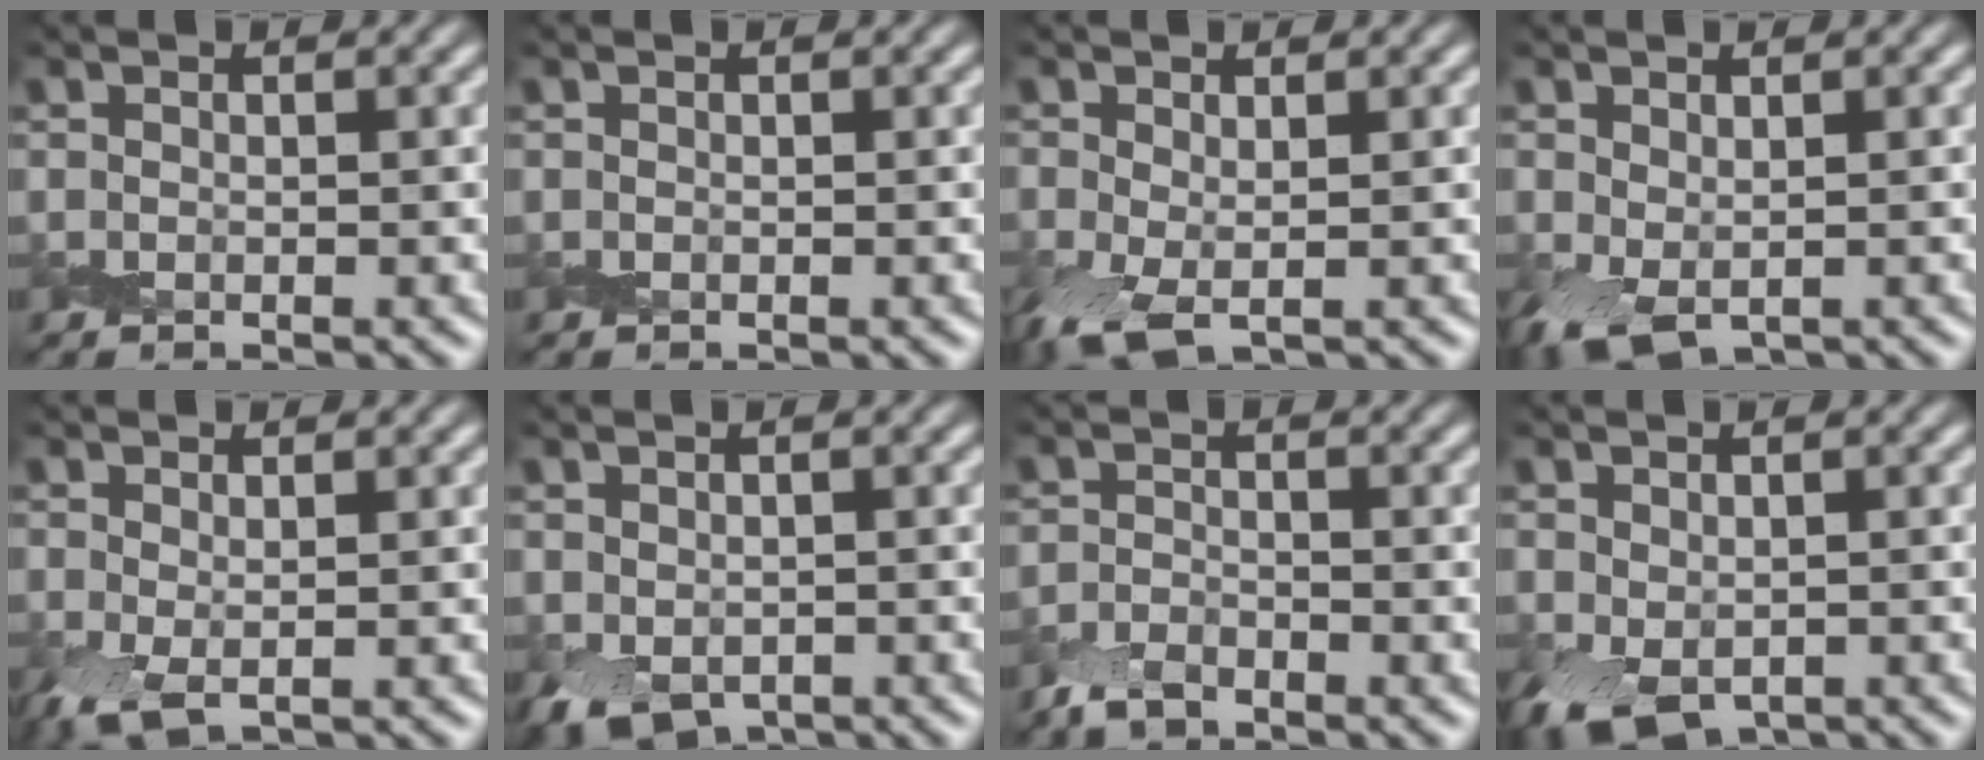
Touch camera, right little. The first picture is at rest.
{"total": 0.0}
{"total": 4.2, "force": [-1.3, 2.2, 3.4], "torque": [-0.088, -0.011, -0.027]}
{"total": 2.8, "force": [-0.7, 1.7, 2.1], "torque": [-0.048, -0.009, -0.010]}
{"total": 2.7, "force": [-0.7, 1.4, 2.1], "torque": [-0.055, -0.010, -0.013]}
{"total": 3.6, "force": [-1.8, 2.4, 2.1], "torque": [-0.035, -0.015, -0.028]}
{"total": 2.7, "force": [-2.2, 1.1, 1.2], "torque": [-0.025, -0.002, -0.052]}
{"total": 4.4, "force": [-2.0, 2.8, 2.8], "torque": [-0.050, -0.018, -0.031]}